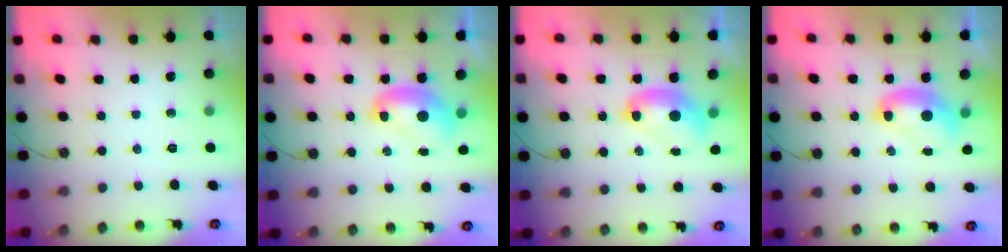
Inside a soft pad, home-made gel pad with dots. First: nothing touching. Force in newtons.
{"total": 2.3, "press": 2.3, "slide": 0.2}
{"total": 2.7, "press": 2.7, "slide": 0.2}
{"total": 2.6, "press": 2.6, "slide": 0.2}